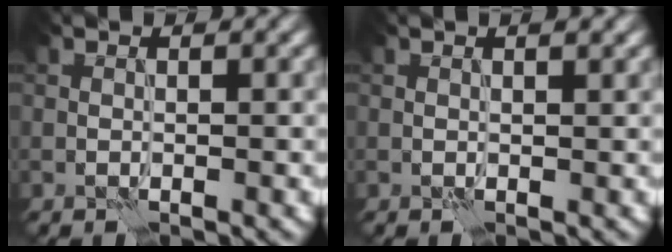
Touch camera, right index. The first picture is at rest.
{"total": 0.9, "force": [0.6, 0.1, 0.6], "torque": [-0.011, -0.001, 0.007]}